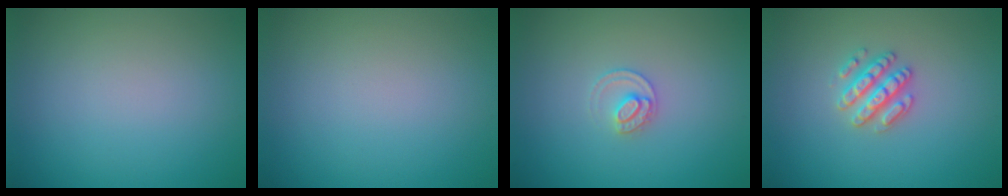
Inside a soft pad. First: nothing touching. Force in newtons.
{"total": 0.0}
{"total": 1.7, "press": 1.7, "slide": 0.1}
{"total": 2.8, "press": 2.7, "slide": 0.6}